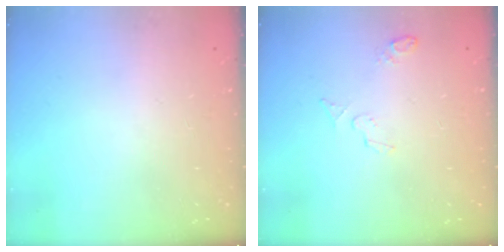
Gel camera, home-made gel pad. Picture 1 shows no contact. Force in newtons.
{"total": 4.7, "press": 4.6, "slide": 1.2}